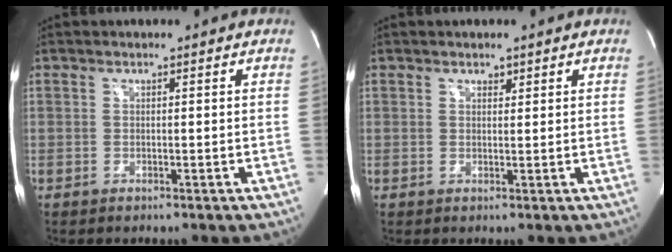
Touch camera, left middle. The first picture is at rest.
{"total": 1.0, "force": [0.8, 0.4, 0.5], "torque": [-0.012, -0.003, 0.013]}